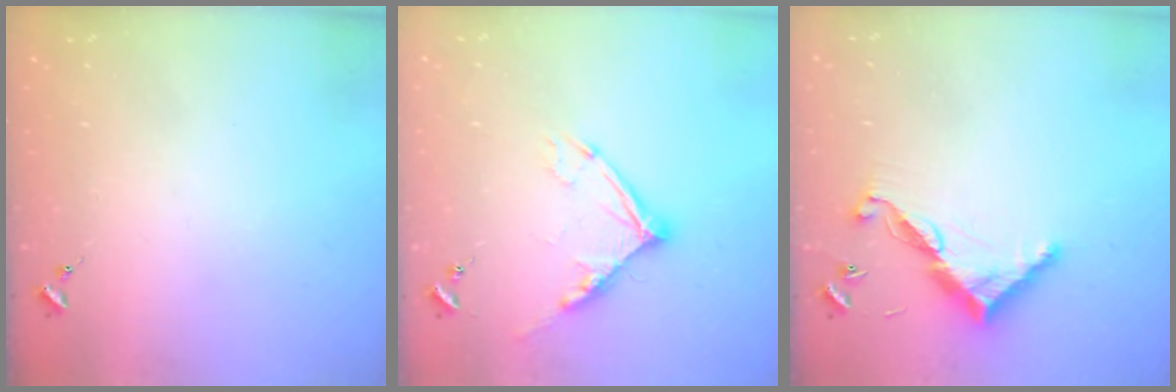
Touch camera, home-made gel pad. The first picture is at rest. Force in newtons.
{"total": 10.7, "press": 10.6, "slide": 1.1}
{"total": 10.7, "press": 10.7, "slide": 0.4}